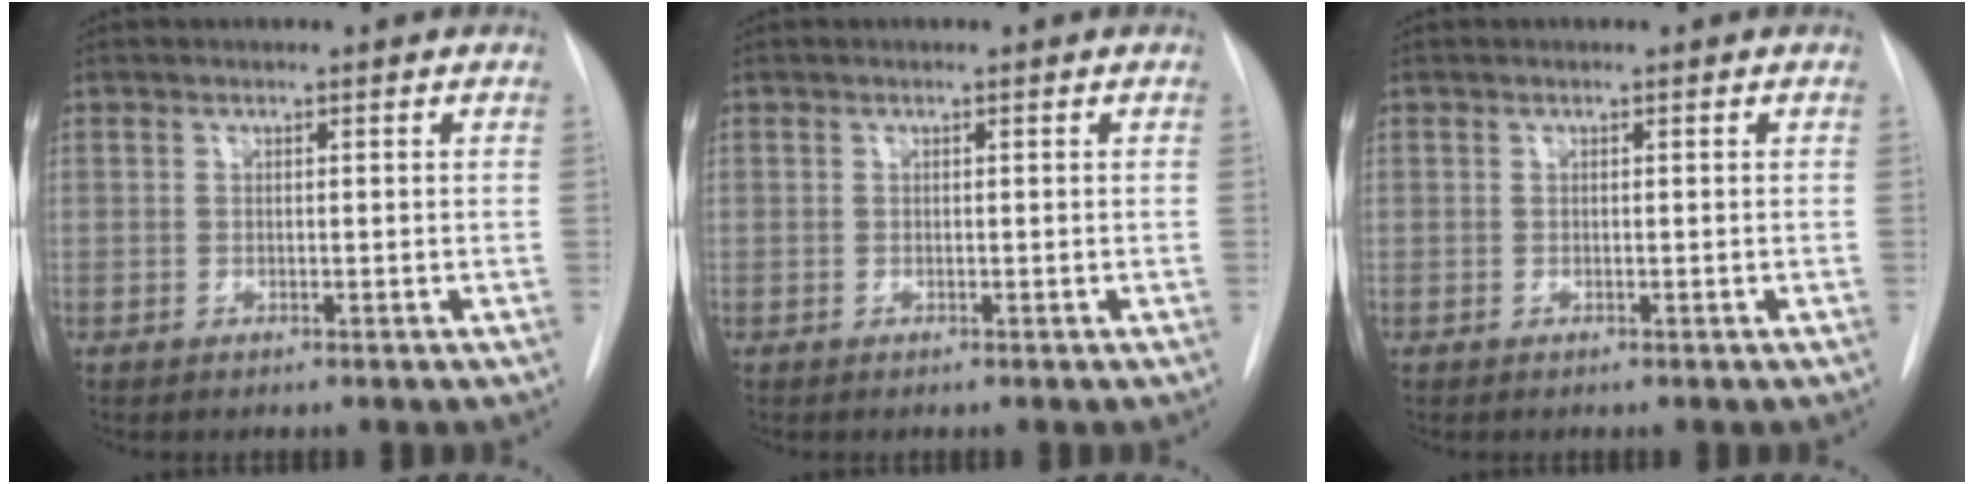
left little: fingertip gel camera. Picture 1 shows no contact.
{"total": 0.0}
{"total": 0.0}